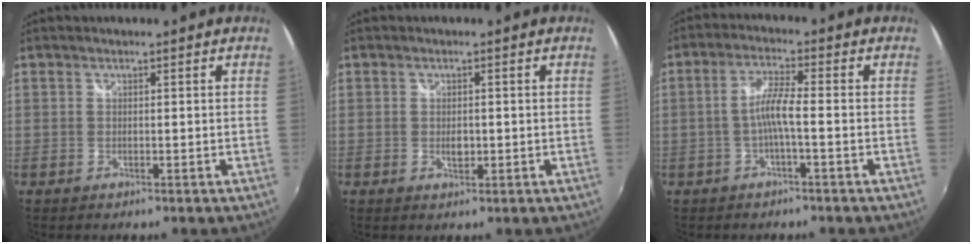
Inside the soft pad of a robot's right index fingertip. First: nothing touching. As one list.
[{"total": 2.4, "force": [-0.4, 1.2, 2.1], "torque": [-0.035, -0.003, -0.007]}, {"total": 4.5, "force": [-1.4, 0.0, 4.3], "torque": [-0.090, 0.006, -0.025]}]